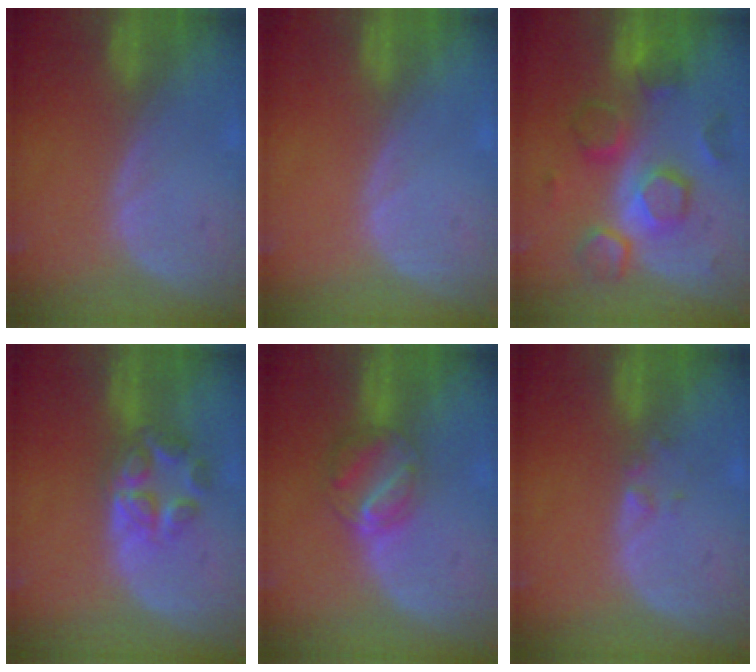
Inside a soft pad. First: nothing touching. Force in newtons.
{"total": 0.0}
{"total": 9.2, "press": 9.2, "slide": 0.3}
{"total": 6.2, "press": 5.5, "slide": 2.8}
{"total": 6.4, "press": 5.6, "slide": 3.1}
{"total": 1.2, "press": 1.2, "slide": 0.1}